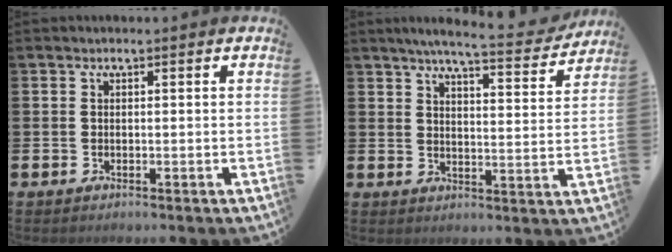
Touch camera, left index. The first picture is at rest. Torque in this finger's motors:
{"motor_torque": [0.42, -1.72, 0.56, 0.15]}